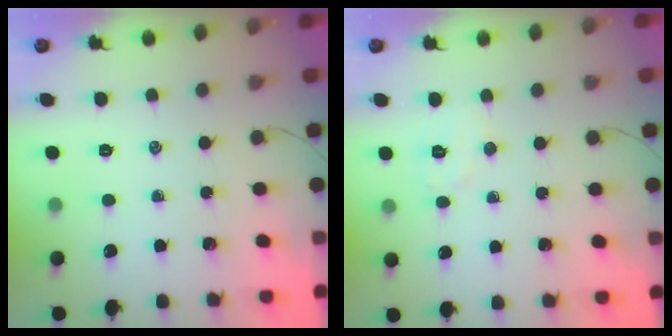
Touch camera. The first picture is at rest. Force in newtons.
{"total": 5.6, "press": 5.5, "slide": 1.1}